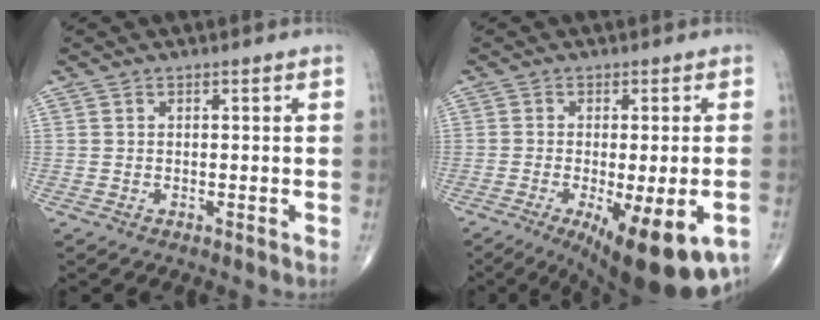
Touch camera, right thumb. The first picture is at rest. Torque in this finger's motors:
{"motor_torque": [1.26, 1.88, 0.28, -0.22, 0.11]}